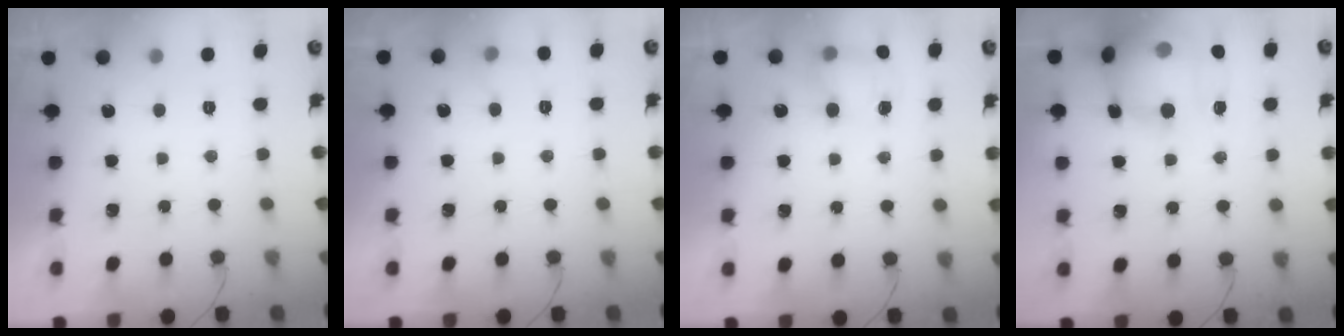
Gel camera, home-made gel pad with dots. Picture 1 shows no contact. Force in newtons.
{"total": 3.8, "press": 3.7, "slide": 0.9}
{"total": 6.2, "press": 6.2, "slide": 0.4}
{"total": 17.0, "press": 16.8, "slide": 2.7}